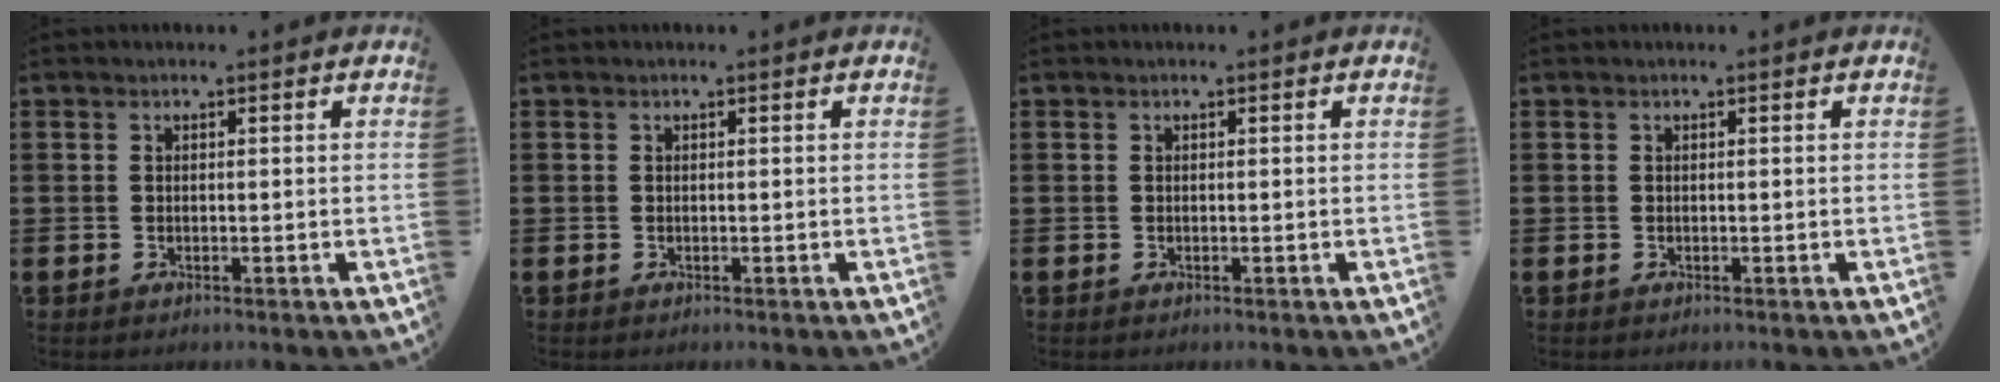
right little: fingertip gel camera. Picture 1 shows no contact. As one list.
[{"total": 0.0}, {"total": 0.0}, {"total": 0.0}]